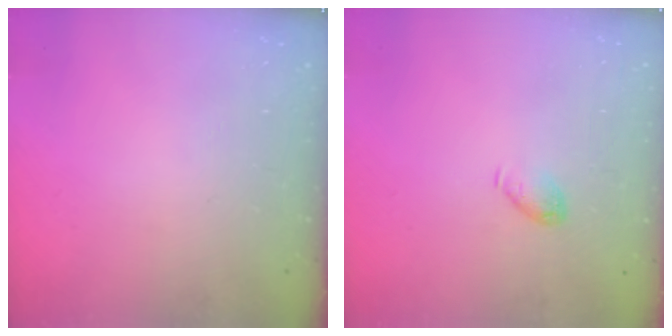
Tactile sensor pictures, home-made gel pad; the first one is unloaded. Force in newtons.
{"total": 4.9, "press": 4.9, "slide": 0.4}